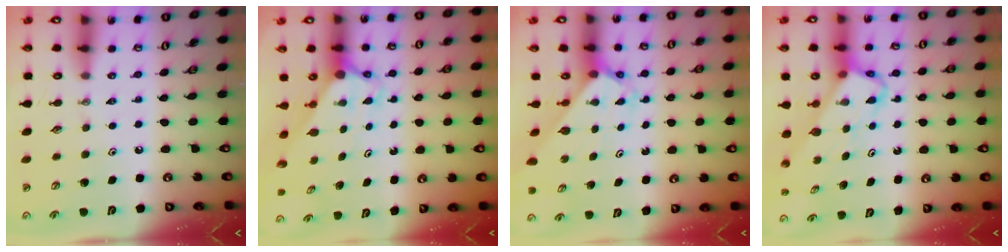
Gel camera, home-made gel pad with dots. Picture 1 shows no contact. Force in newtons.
{"total": 2.7, "press": 2.7, "slide": 0.0}
{"total": 2.1, "press": 2.1, "slide": 0.2}
{"total": 3.8, "press": 3.8, "slide": 0.2}